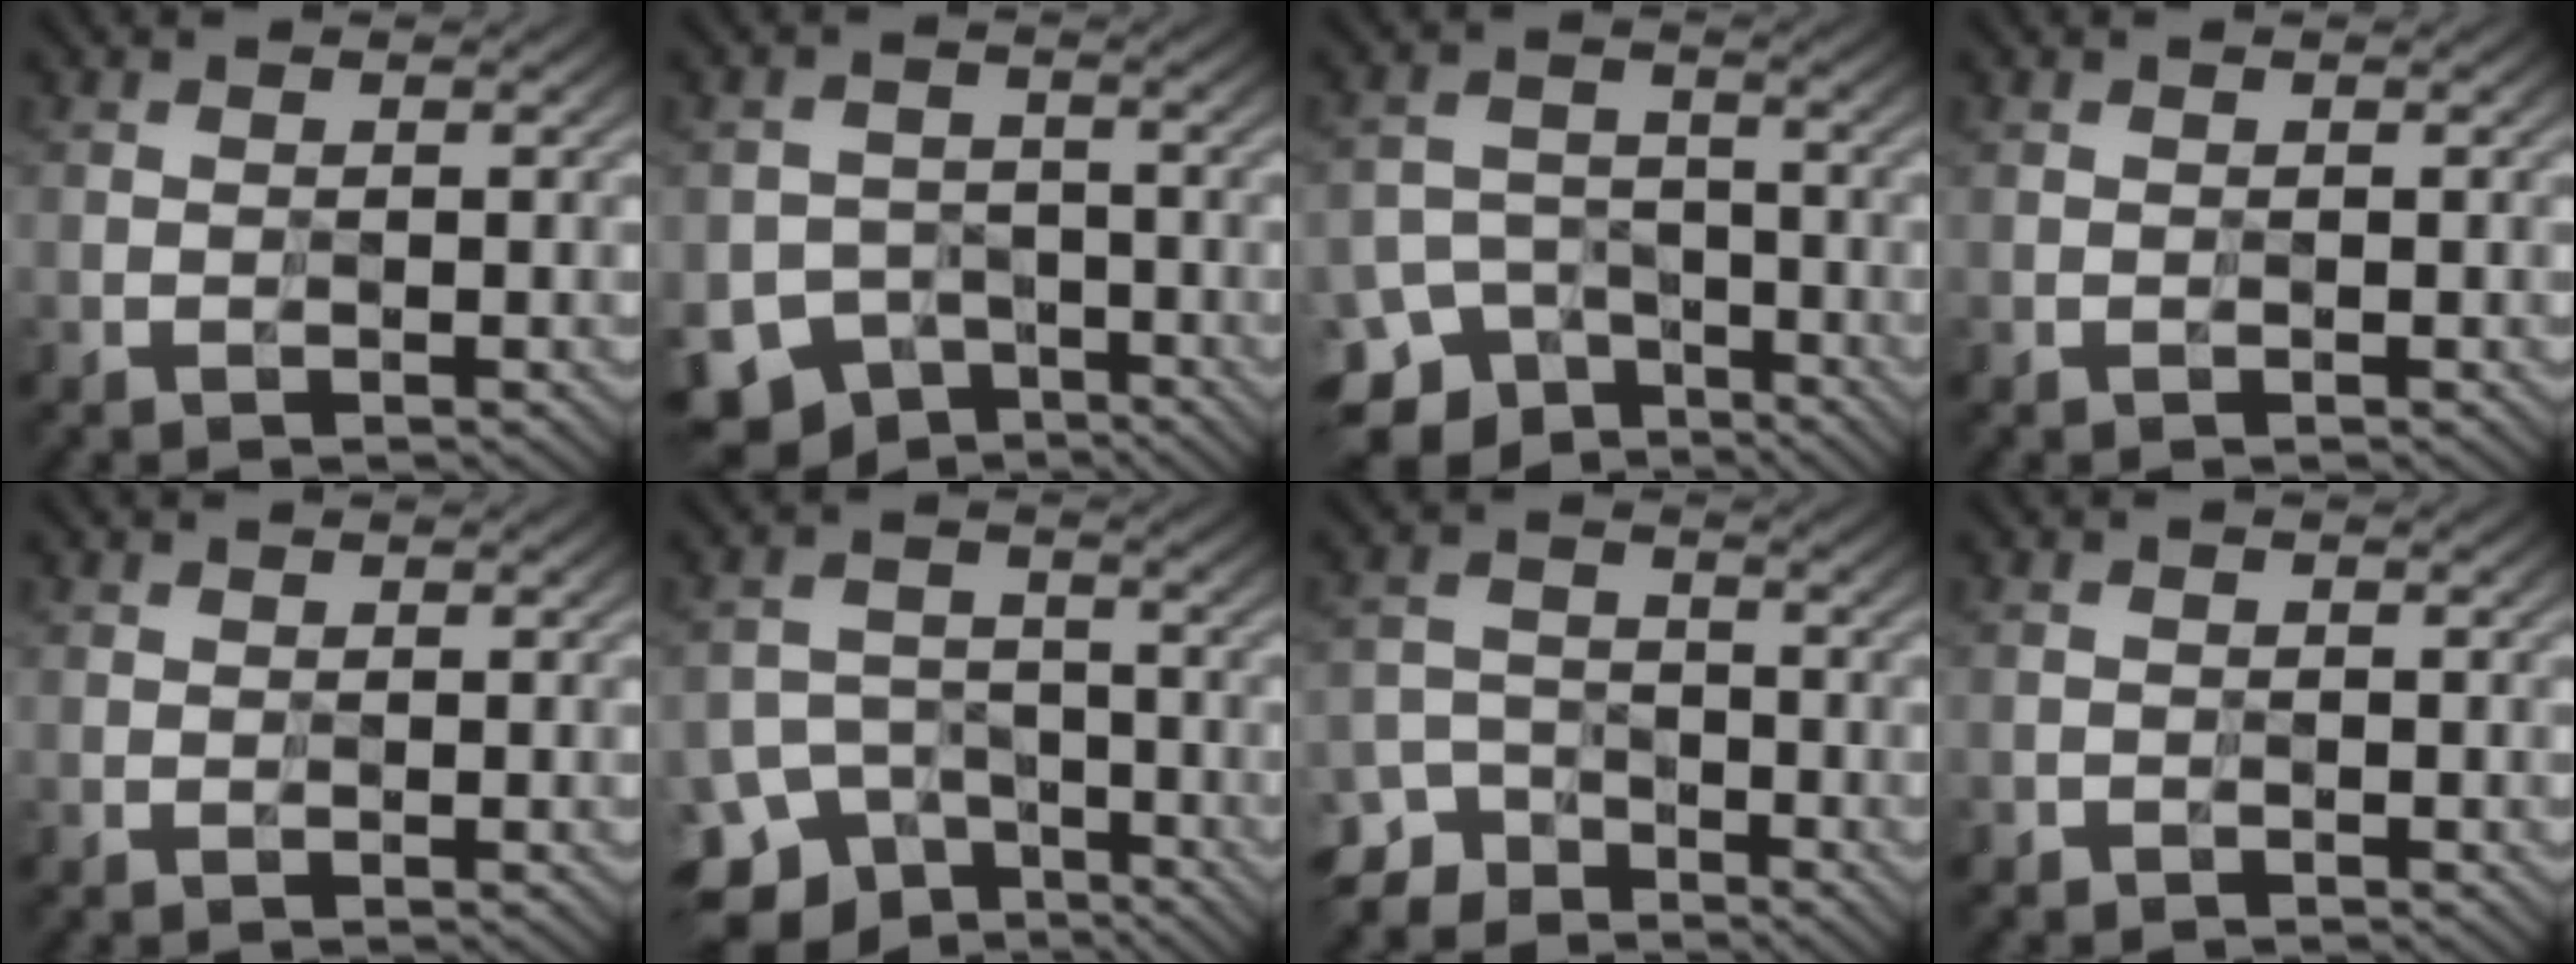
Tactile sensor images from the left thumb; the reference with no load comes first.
{"total": 9.3, "force": [-6.0, 6.4, 3.0], "torque": [-0.055, -0.017, -0.098]}
{"total": 9.5, "force": [-6.5, 6.1, 3.3], "torque": [-0.068, -0.014, -0.105]}
{"total": 0.0}
{"total": 0.6, "force": [0.3, 0.6, 0.1], "torque": [0.003, -0.002, 0.005]}
{"total": 10.5, "force": [-7.2, 6.6, 3.8], "torque": [-0.080, -0.014, -0.112]}
{"total": 6.9, "force": [-5.4, 3.9, 1.5], "torque": [-0.027, -0.006, -0.102]}
{"total": 0.7, "force": [-0.6, 0.4, 0.0], "torque": [0.002, -0.002, -0.014]}